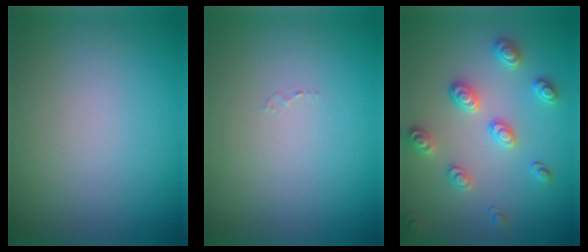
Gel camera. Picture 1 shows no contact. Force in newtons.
{"total": 0.5, "press": 0.5, "slide": 0.1}
{"total": 3.0, "press": 2.9, "slide": 0.6}